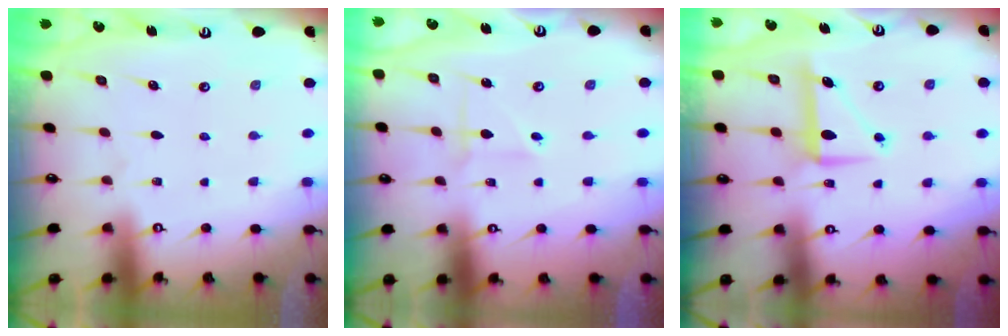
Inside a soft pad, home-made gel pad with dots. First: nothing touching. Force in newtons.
{"total": 2.7, "press": 2.7, "slide": 0.1}
{"total": 7.7, "press": 7.6, "slide": 0.7}